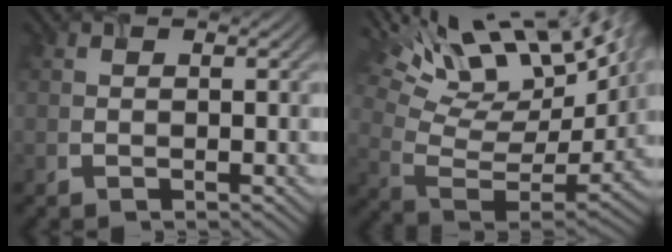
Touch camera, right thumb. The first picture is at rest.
{"total": 18.2, "force": [11.8, 6.7, 12.1], "torque": [-0.228, 0.022, 0.188]}